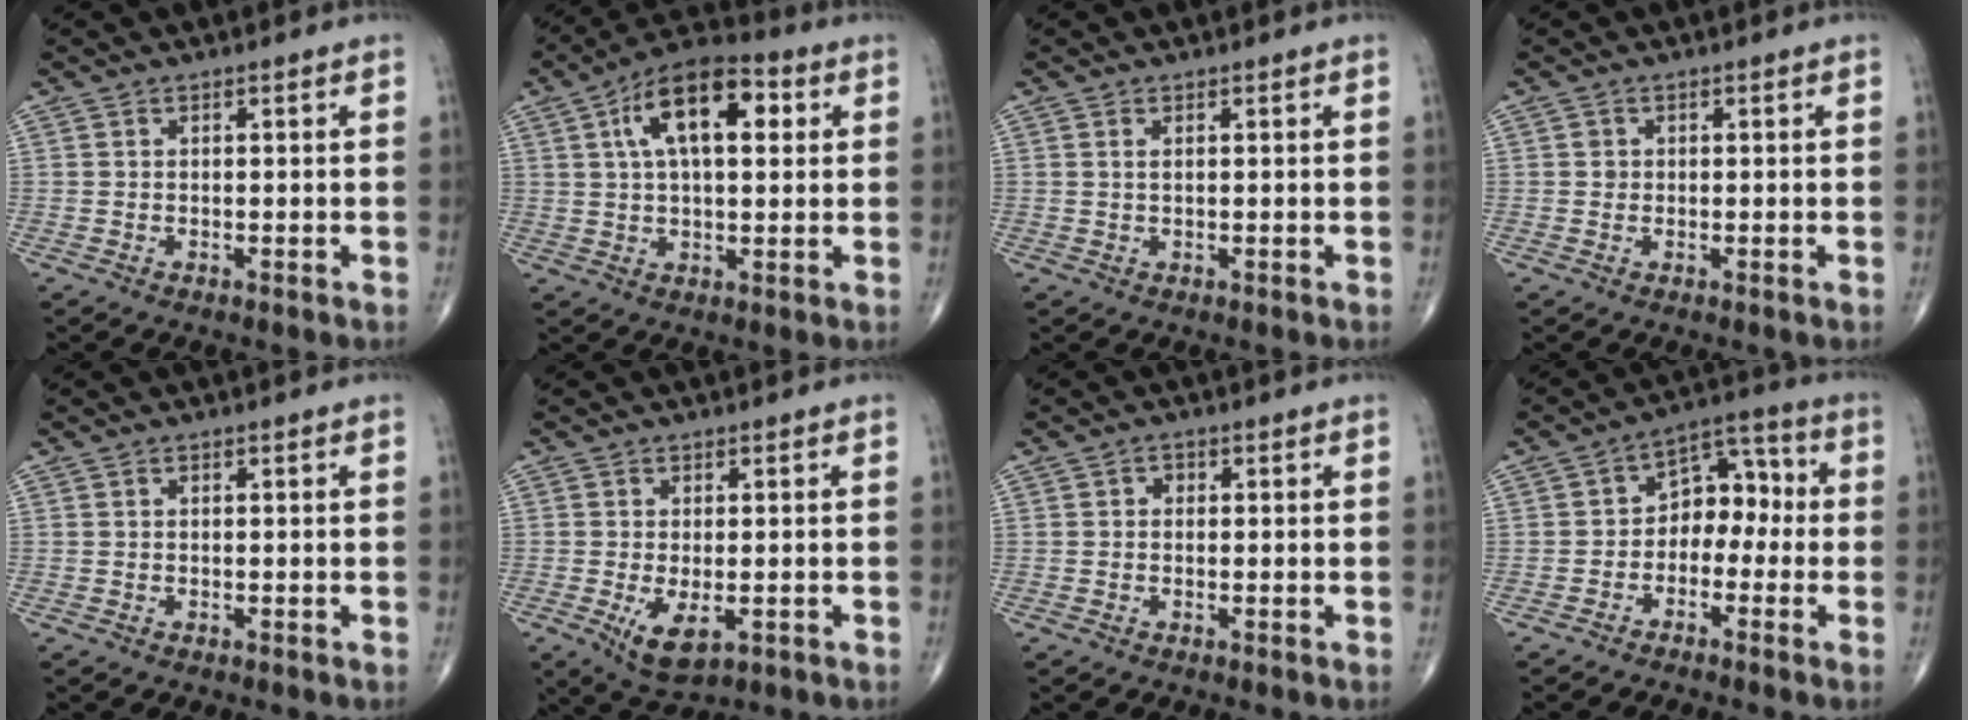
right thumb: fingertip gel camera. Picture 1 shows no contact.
{"total": 14.6, "force": [4.2, 7.1, 12.1], "torque": [-0.184, 0.019, 0.062]}
{"total": 0.7, "force": [0.3, 0.2, 0.6], "torque": [-0.012, 0.004, 0.005]}
{"total": 0.9, "force": [0.1, 0.9, 0.2], "torque": [0.002, 0.002, 0.002]}
{"total": 0.0}
{"total": 6.0, "force": [-1.7, 2.7, 5.0], "torque": [-0.087, -0.014, -0.018]}
{"total": 1.2, "force": [0.1, 1.0, 0.6], "torque": [0.000, 0.004, -0.003]}
{"total": 8.3, "force": [-1.4, 5.8, 5.7], "torque": [-0.046, 0.045, -0.041]}